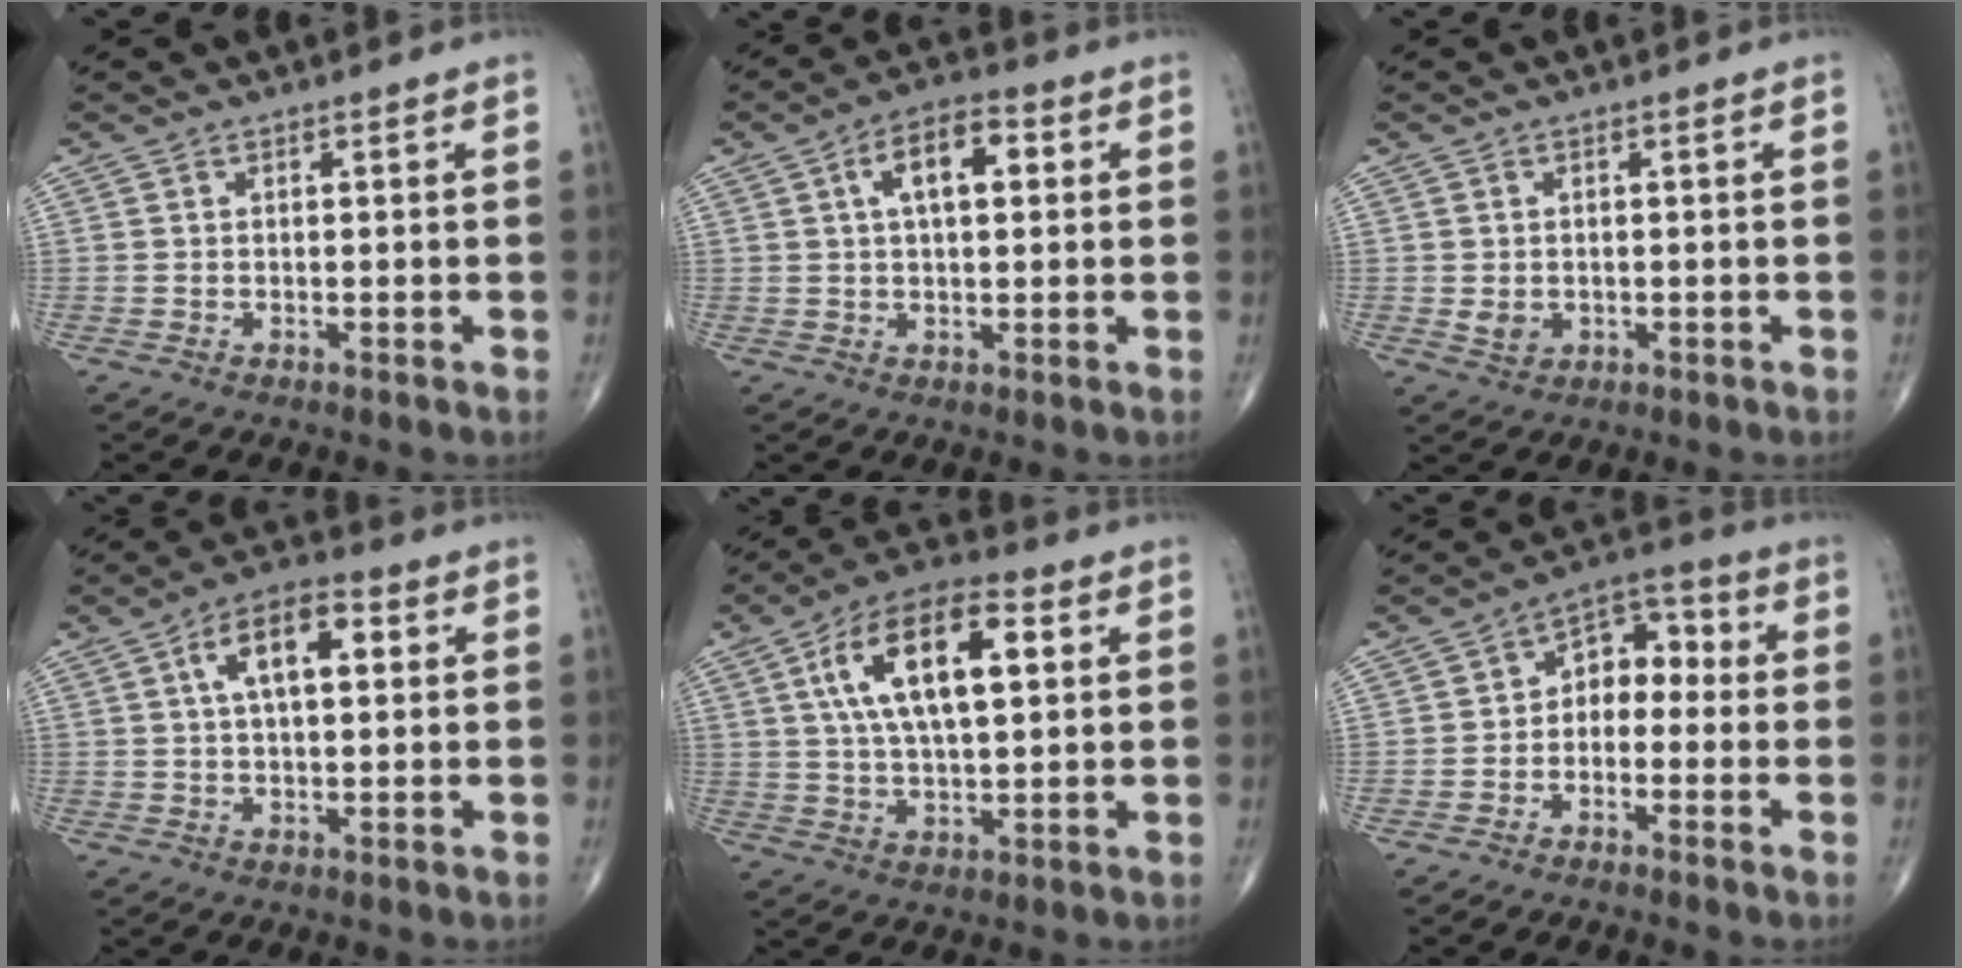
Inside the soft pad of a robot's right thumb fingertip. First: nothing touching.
{"total": 8.6, "force": [2.2, 4.1, 7.2], "torque": [-0.109, 0.016, 0.029]}
{"total": 2.5, "force": [-0.3, 2.0, 1.5], "torque": [-0.022, -0.002, 0.002]}
{"total": 9.8, "force": [2.5, 4.6, 8.3], "torque": [-0.129, 0.016, 0.034]}
{"total": 16.2, "force": [4.4, 7.1, 13.9], "torque": [-0.238, 0.010, 0.072]}
{"total": 7.7, "force": [-1.0, 5.4, 5.4], "torque": [-0.049, 0.043, -0.035]}